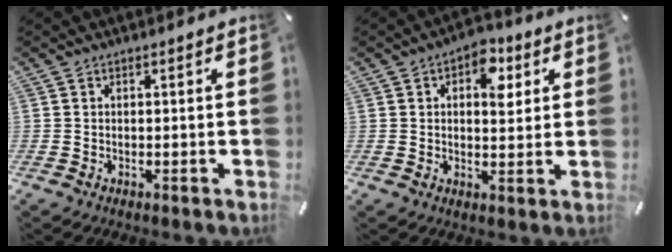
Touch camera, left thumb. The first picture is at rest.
{"total": 9.1, "force": [3.1, 5.5, 6.6], "torque": [-0.072, -0.009, 0.045]}